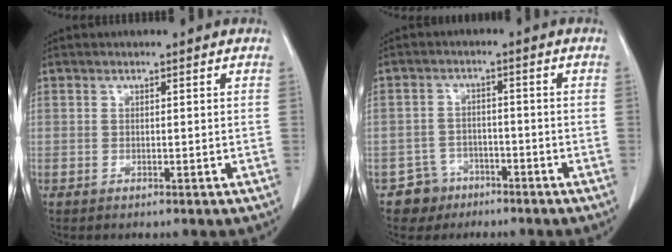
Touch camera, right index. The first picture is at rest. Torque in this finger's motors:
{"motor_torque": [-0.51, -0.28, -0.44, -0.10]}